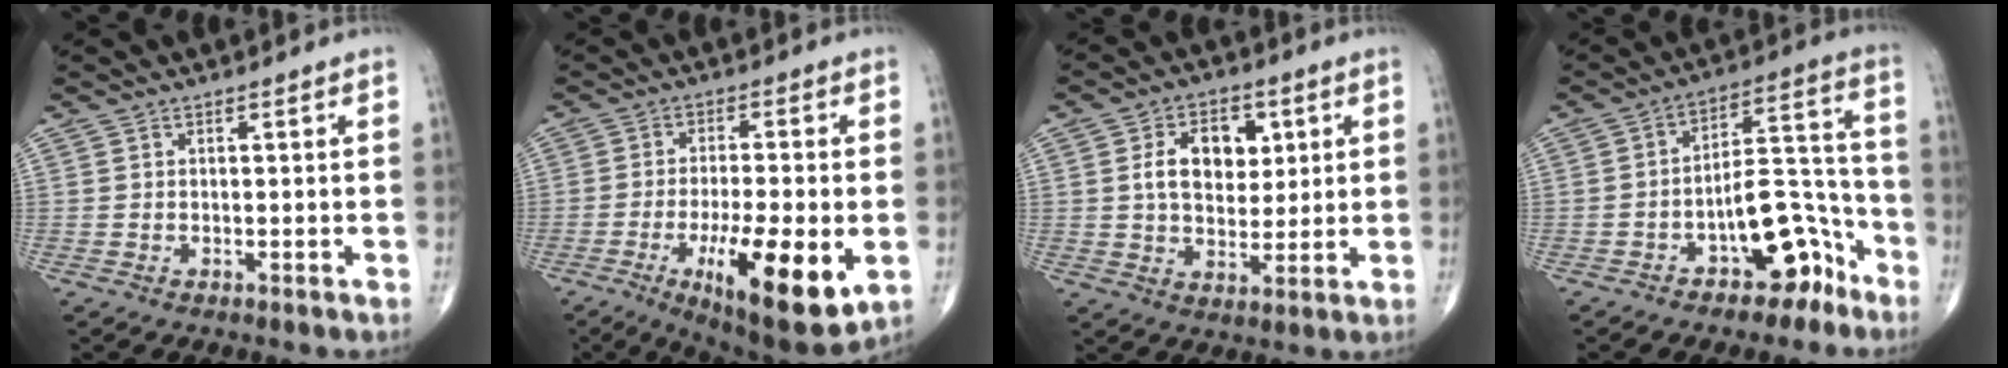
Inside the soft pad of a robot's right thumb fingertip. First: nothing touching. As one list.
[{"total": 16.9, "force": [-5.0, 4.8, 15.4], "torque": [-0.234, -0.010, -0.068]}, {"total": 10.6, "force": [2.6, 7.1, 7.5], "torque": [-0.089, -0.004, 0.046]}, {"total": 11.7, "force": [-6.2, 5.9, 8.0], "torque": [-0.099, 0.073, -0.093]}]